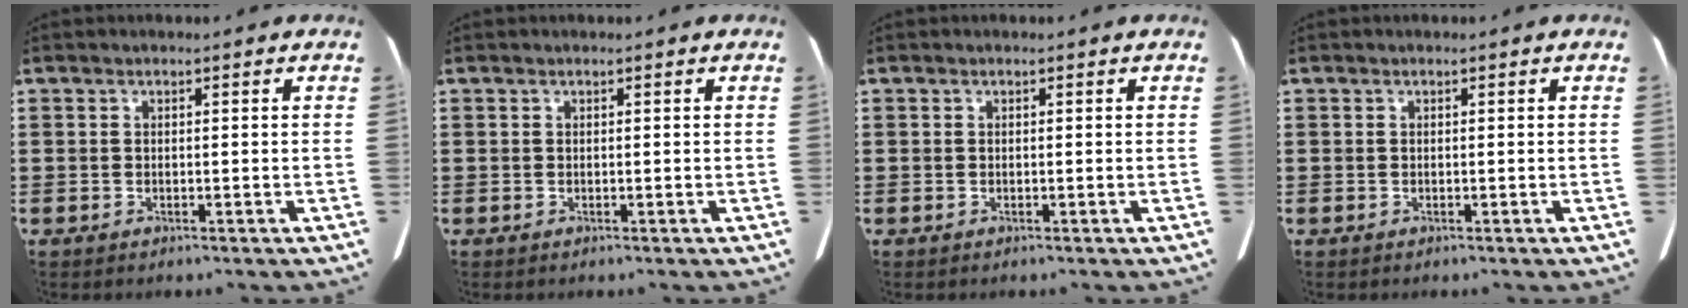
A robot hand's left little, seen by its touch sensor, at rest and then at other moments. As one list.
[{"total": 0.0}, {"total": 0.0}, {"total": 0.0}]